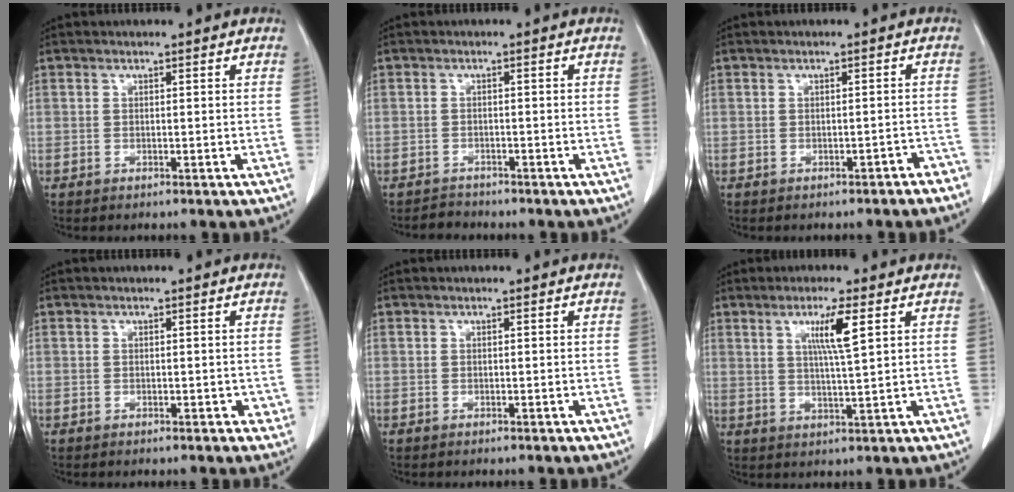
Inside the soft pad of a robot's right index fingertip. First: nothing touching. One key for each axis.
{"total": 1.7, "fx": -1.5, "fy": 0.5, "fz": -0.6, "tx": 0.010, "ty": -0.002, "tz": -0.026}
{"total": 3.5, "fx": -2.9, "fy": 1.3, "fz": 1.5, "tx": -0.010, "ty": 0.003, "tz": -0.028}
{"total": 1.5, "fx": -0.2, "fy": 1.0, "fz": 1.0, "tx": -0.007, "ty": 0.001, "tz": -0.001}
{"total": 0.0}
{"total": 5.7, "fx": 2.3, "fy": -0.5, "fz": 5.2, "tx": -0.094, "ty": -0.005, "tz": 0.041}